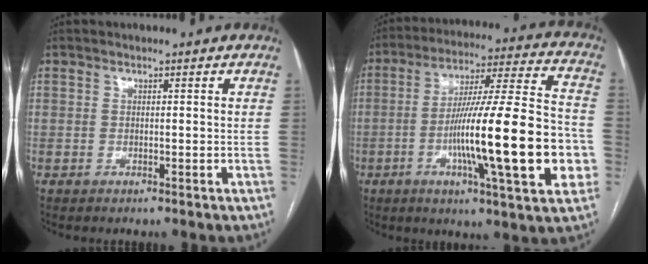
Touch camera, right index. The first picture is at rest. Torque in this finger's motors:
{"motor_torque": [2.14, 0.00, 0.81, 0.21]}